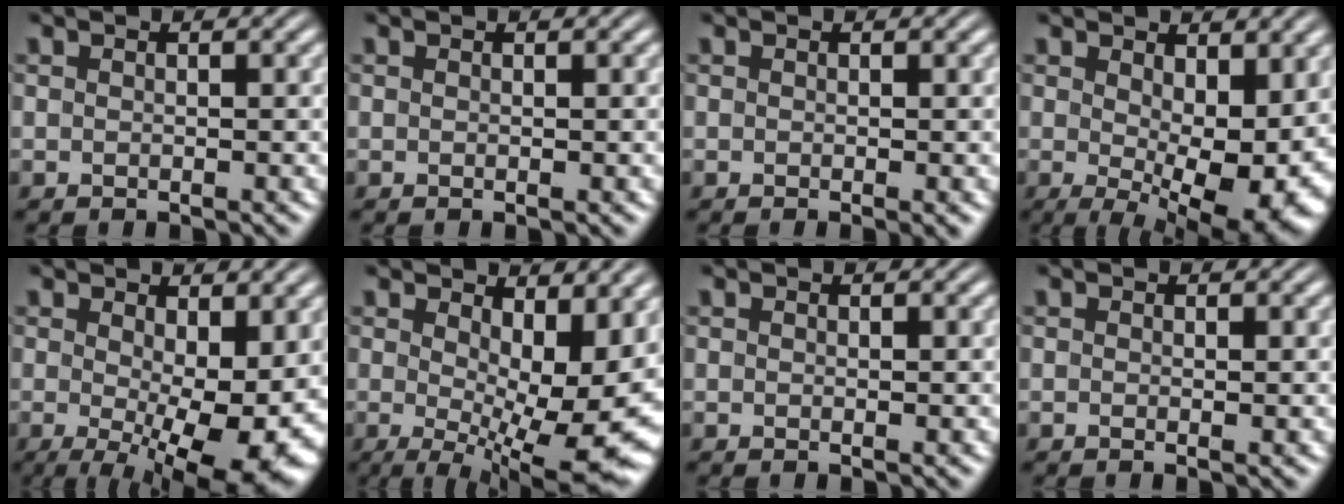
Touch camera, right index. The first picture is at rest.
{"total": 0.0}
{"total": 0.7, "force": [-0.3, 0.0, 0.6], "torque": [-0.004, 0.001, -0.003]}
{"total": 7.7, "force": [-0.7, 2.6, 7.2], "torque": [-0.095, -0.040, 0.010]}
{"total": 8.5, "force": [-1.4, 2.9, 7.9], "torque": [-0.102, -0.039, -0.002]}
{"total": 9.0, "force": [-0.3, 2.8, 8.5], "torque": [-0.094, -0.028, 0.011]}
{"total": 0.0}
{"total": 0.0}